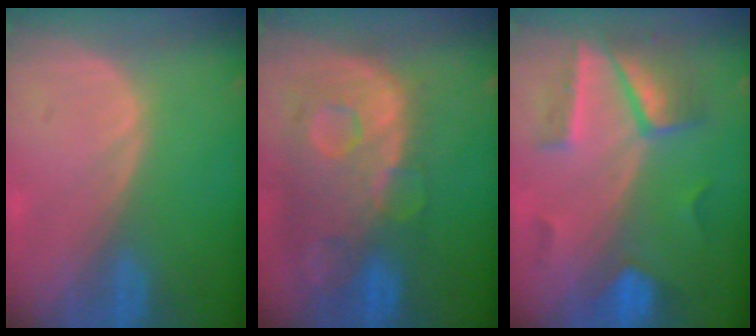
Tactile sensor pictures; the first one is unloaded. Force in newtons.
{"total": 12.5, "press": 10.3, "slide": 7.0}
{"total": 7.3, "press": 7.2, "slide": 0.7}